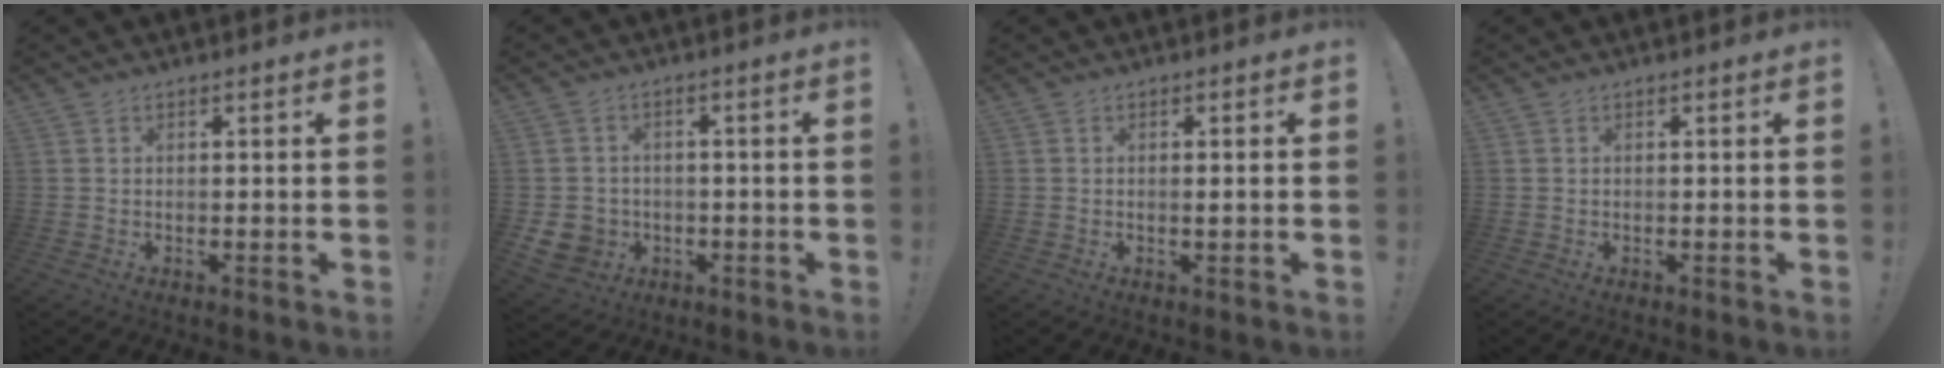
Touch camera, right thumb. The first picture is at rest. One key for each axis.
{"total": 6.6, "fx": -1.7, "fy": 6.1, "fz": 2.0, "tx": -0.043, "ty": 0.011, "tz": -0.030}
{"total": 0.9, "fx": 0.1, "fy": -0.2, "fz": 0.9, "tx": -0.008, "ty": -0.006, "tz": -0.001}
{"total": 0.0}